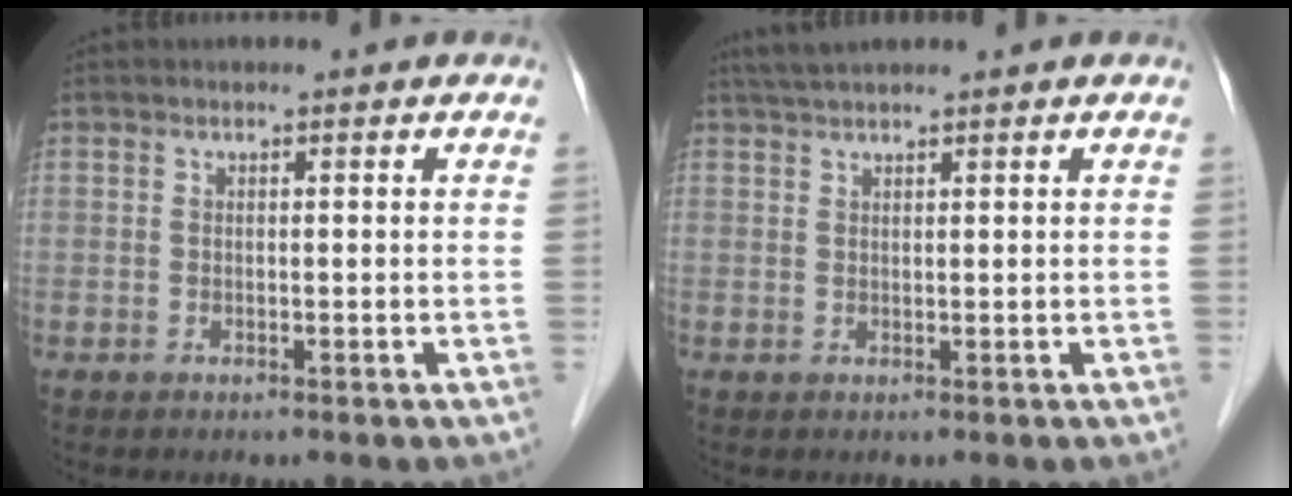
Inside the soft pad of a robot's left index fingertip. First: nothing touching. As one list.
[{"total": 3.5, "force": [3.1, -0.3, 1.7], "torque": [-0.026, 0.027, 0.057]}]